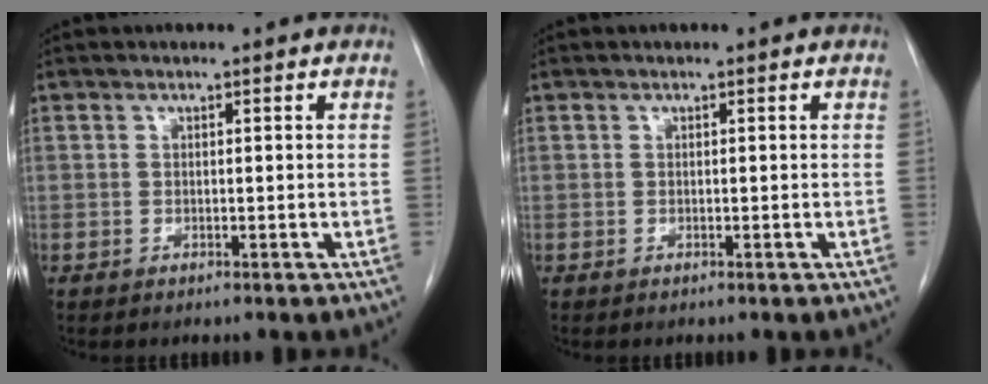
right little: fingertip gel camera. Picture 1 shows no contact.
{"total": 0.0}